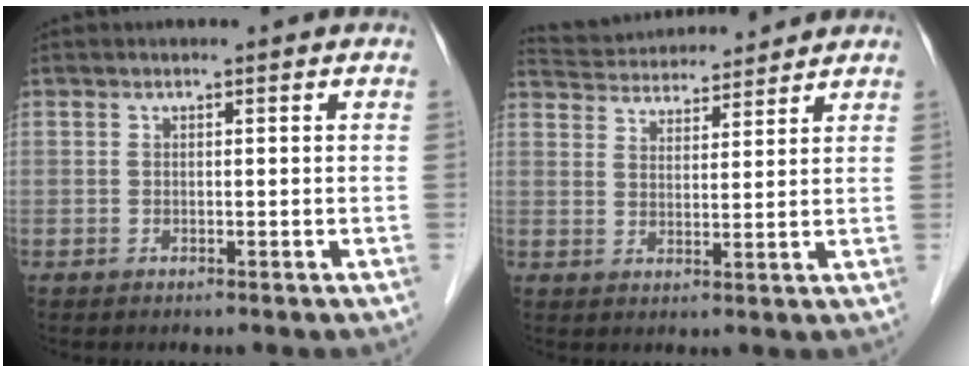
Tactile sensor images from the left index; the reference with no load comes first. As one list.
[{"total": 11.1, "force": [10.6, 1.8, 2.7], "torque": [-0.052, 0.027, 0.168]}]